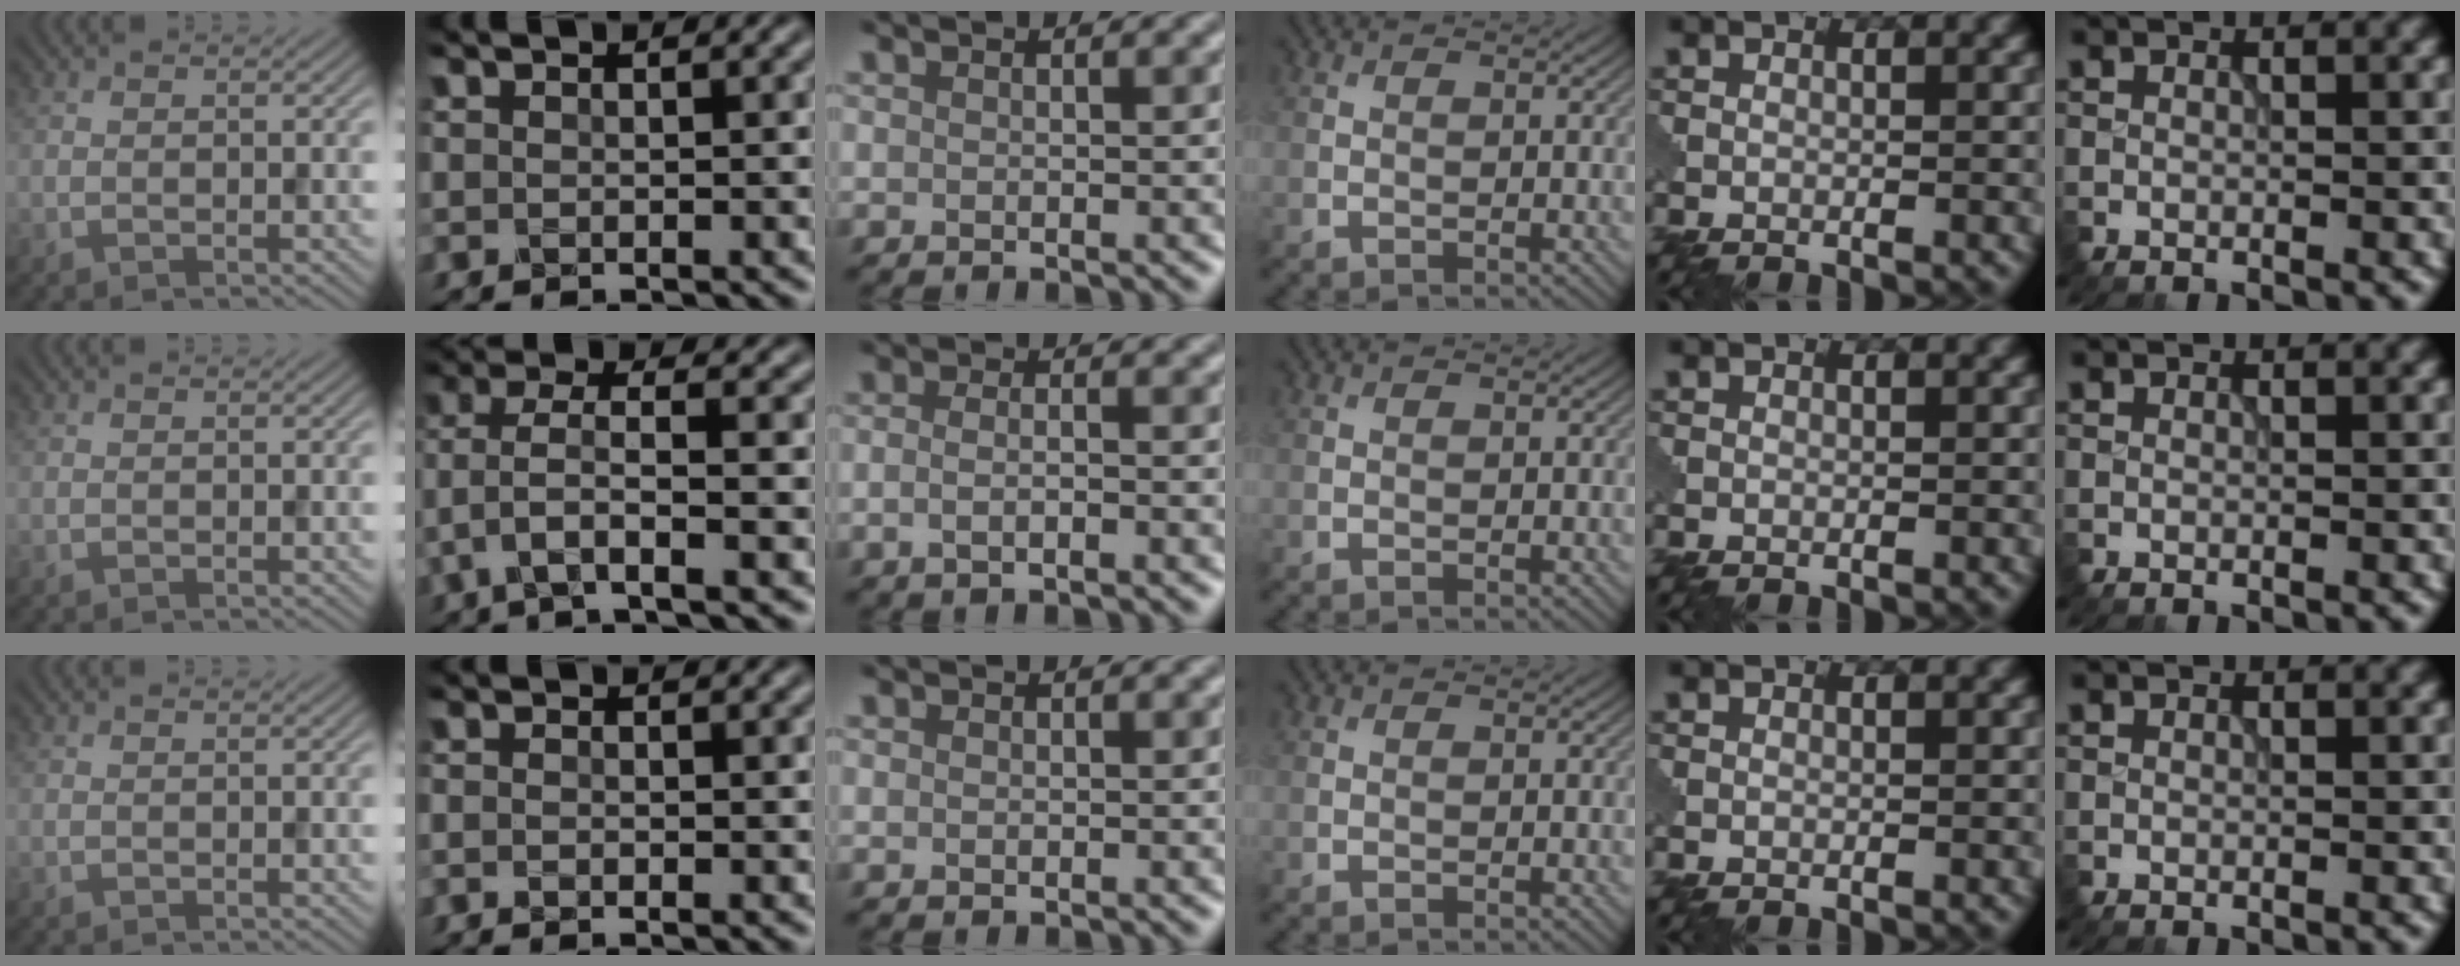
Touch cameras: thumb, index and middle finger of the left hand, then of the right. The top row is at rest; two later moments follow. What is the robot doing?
{"motion": "extract", "object": "pin"}